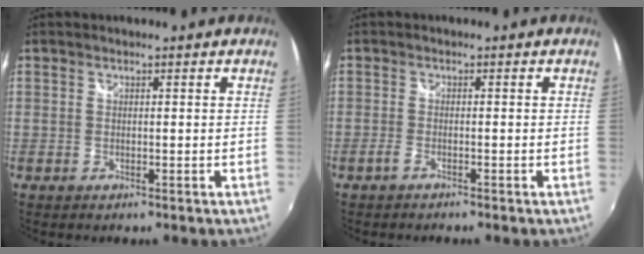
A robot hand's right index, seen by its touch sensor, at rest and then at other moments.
{"total": 1.4, "force": [-1.2, 0.2, 0.7], "torque": [-0.022, -0.001, -0.027]}